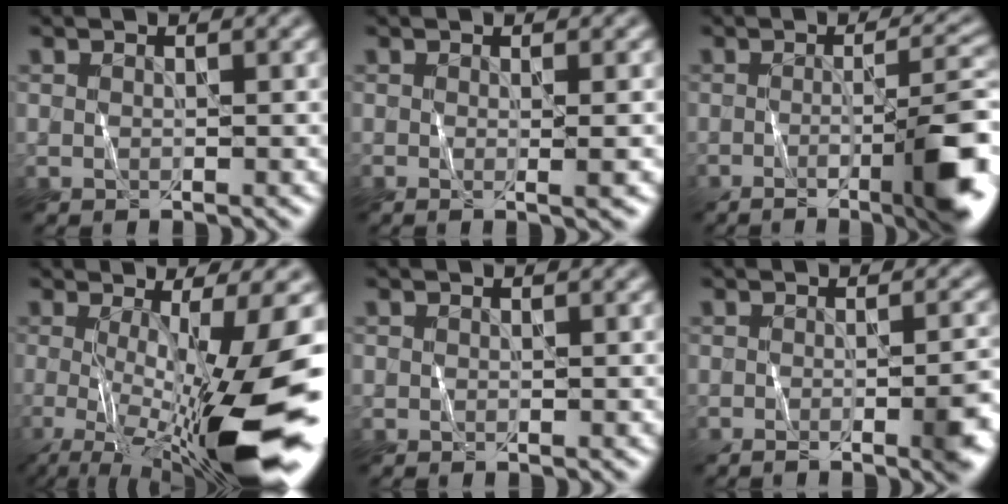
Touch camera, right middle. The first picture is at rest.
{"total": 1.5, "force": [0.0, 0.3, 1.4], "torque": [-0.010, 0.001, -0.006]}
{"total": 8.3, "force": [-2.6, 1.7, 7.6], "torque": [-0.085, 0.008, -0.044]}
{"total": 14.0, "force": [-2.9, 3.1, 13.4], "torque": [-0.192, -0.014, -0.039]}
{"total": 0.0}
{"total": 4.2, "force": [-1.7, 1.2, 3.7], "torque": [-0.035, 0.000, -0.024]}